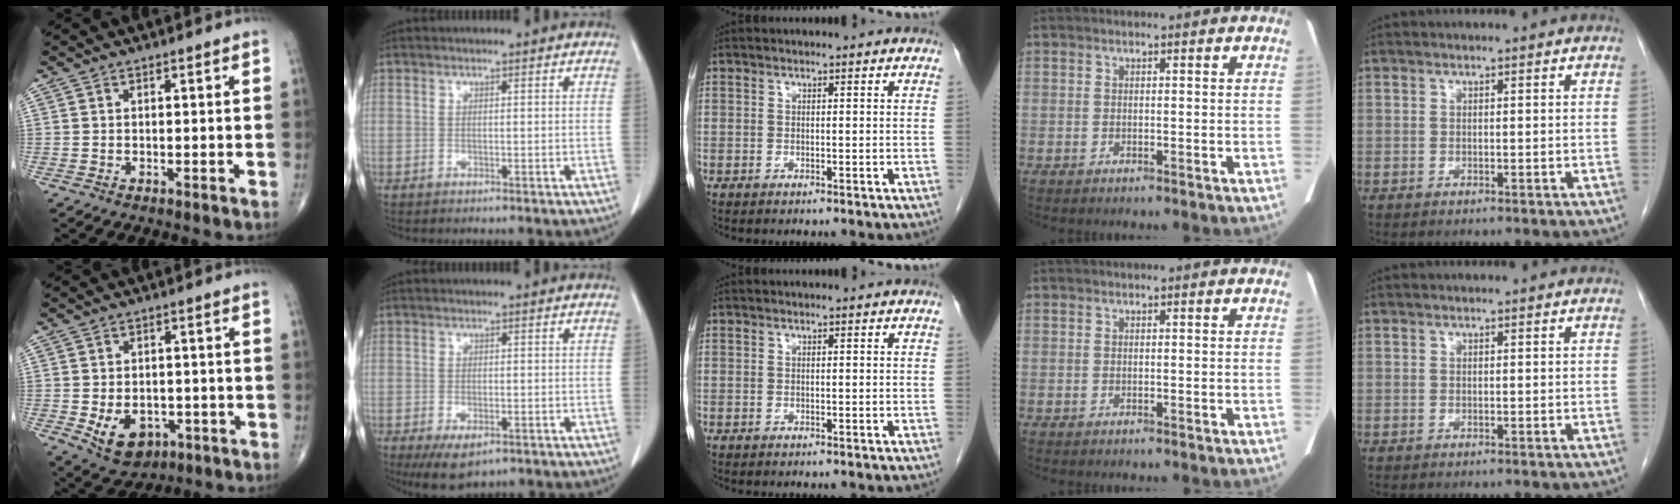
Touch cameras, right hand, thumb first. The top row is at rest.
{"thumb": {"total": 8.5, "force": [-2.6, 6.2, 5.2], "torque": [-0.064, 0.010, -0.026]}, "index": {"total": 5.4, "force": [-3.1, 2.4, 3.7], "torque": [-0.062, -0.010, -0.043]}}